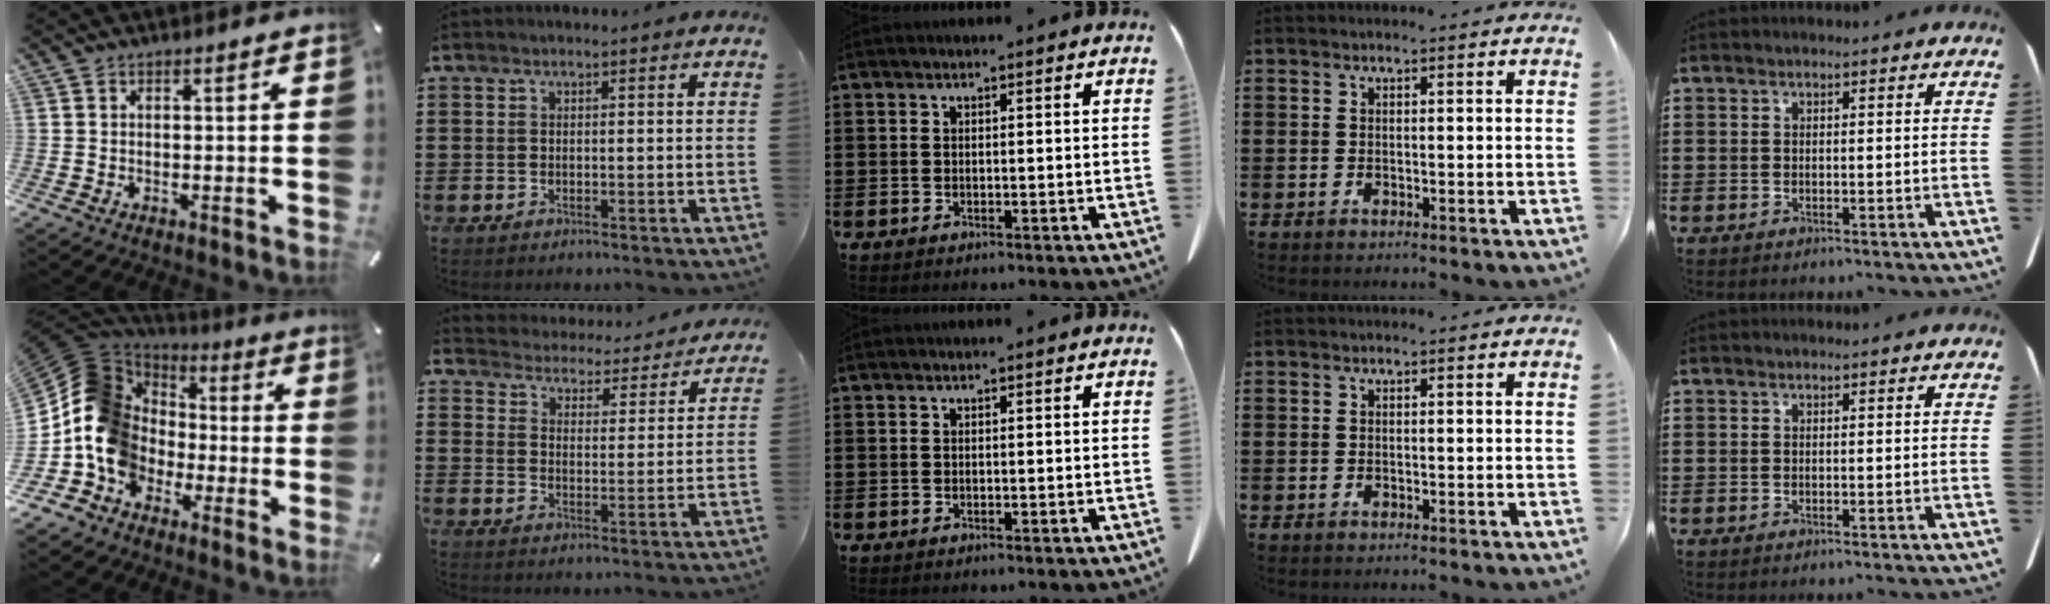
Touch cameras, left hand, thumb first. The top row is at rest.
{"thumb": {"total": 14.7, "force": [-3.3, 13.2, 5.4], "torque": [-0.144, 0.011, -0.058]}, "index": {"total": 3.9, "force": [3.9, 0.0, -0.4], "torque": [-0.019, -0.038, 0.061]}}